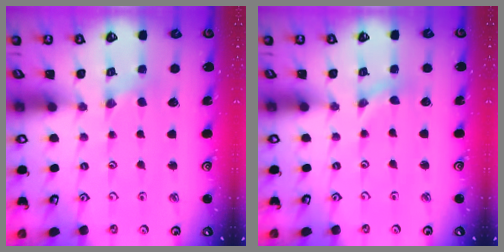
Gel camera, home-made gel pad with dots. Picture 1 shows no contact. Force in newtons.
{"total": 0.0}